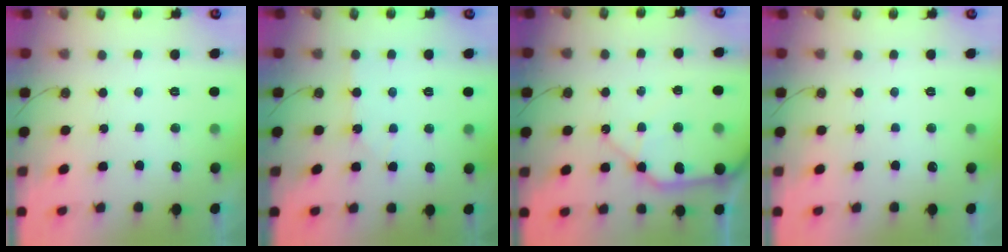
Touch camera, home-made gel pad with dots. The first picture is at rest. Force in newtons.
{"total": 2.5, "press": 2.5, "slide": 0.5}
{"total": 12.9, "press": 12.8, "slide": 2.0}
{"total": 0.0}